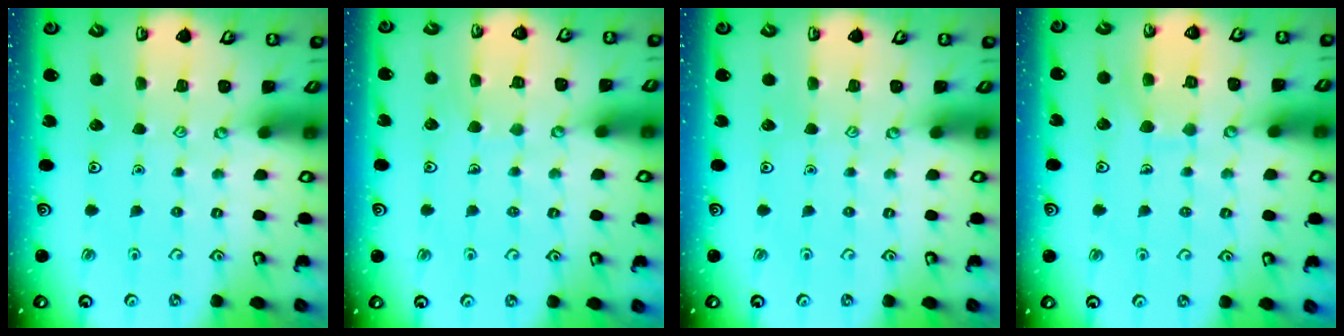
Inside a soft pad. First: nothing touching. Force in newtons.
{"total": 4.6, "press": 4.6, "slide": 0.4}
{"total": 0.0}
{"total": 7.1, "press": 7.1, "slide": 0.3}